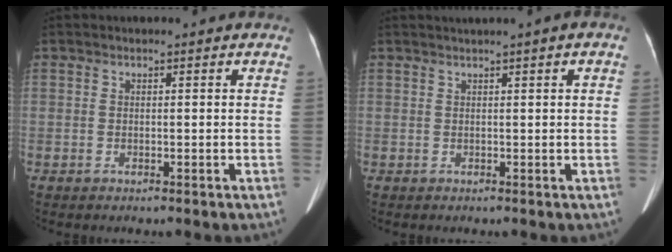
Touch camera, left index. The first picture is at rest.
{"total": 1.7, "force": [0.9, 0.2, 1.4], "torque": [-0.025, 0.020, 0.014]}